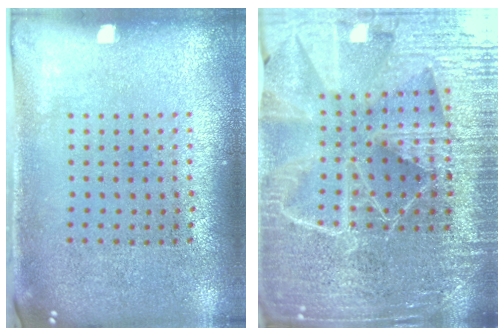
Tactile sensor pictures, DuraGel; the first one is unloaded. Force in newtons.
{"total": 6.3, "press": 5.5, "slide": 3.2}